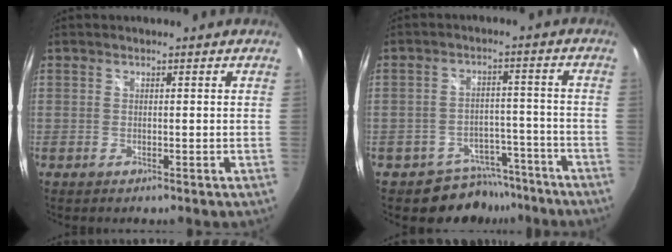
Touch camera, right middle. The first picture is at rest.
{"total": 9.0, "force": [-7.3, 5.2, 0.7], "torque": [-0.016, 0.025, -0.090]}